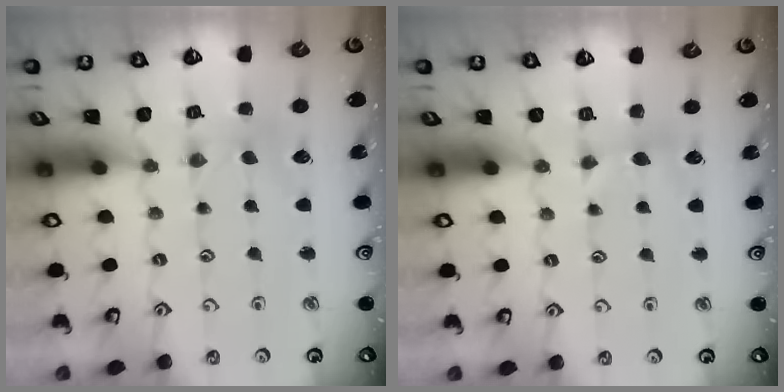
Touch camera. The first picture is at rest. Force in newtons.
{"total": 2.9, "press": 2.9, "slide": 0.4}